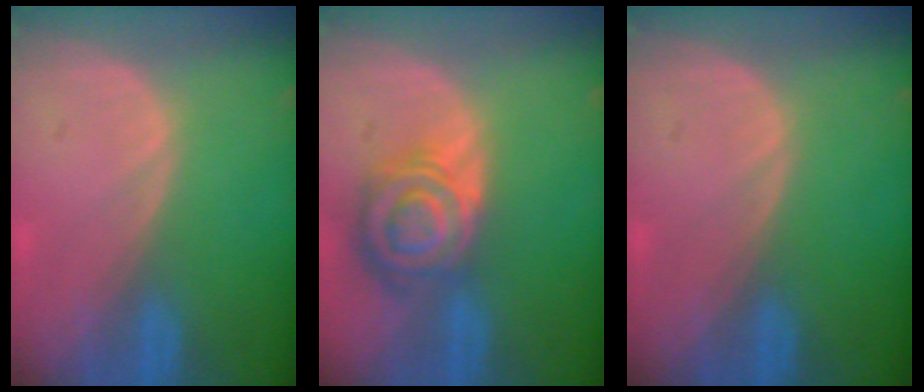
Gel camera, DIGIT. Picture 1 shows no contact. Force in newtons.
{"total": 8.6, "press": 7.5, "slide": 4.2}
{"total": 0.0}